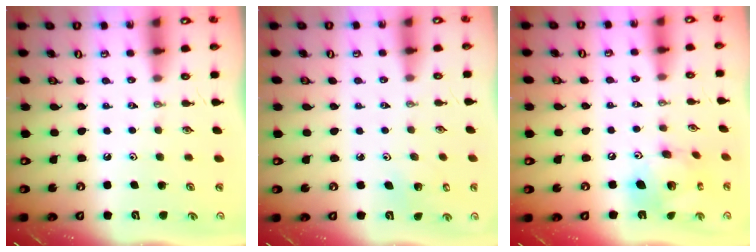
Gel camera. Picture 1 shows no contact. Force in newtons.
{"total": 1.9, "press": 1.9, "slide": 0.1}
{"total": 15.1, "press": 15.0, "slide": 1.3}